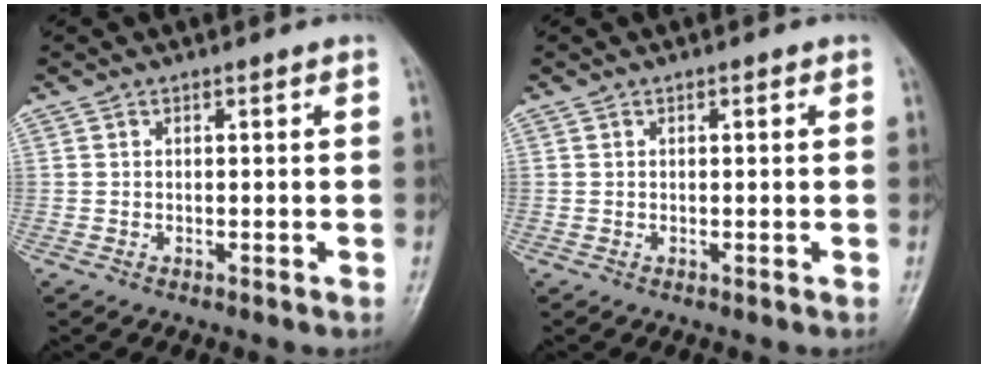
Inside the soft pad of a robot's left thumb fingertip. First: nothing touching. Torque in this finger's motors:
{"motor_torque": [-0.16, -0.05, -0.17, 0.00, 0.01]}